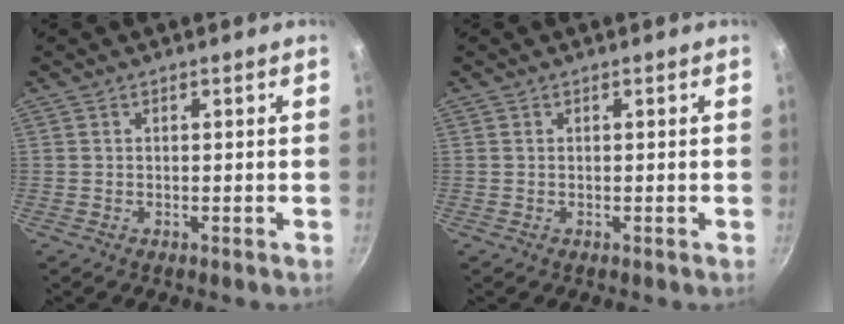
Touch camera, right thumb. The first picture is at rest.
{"total": 0.0}